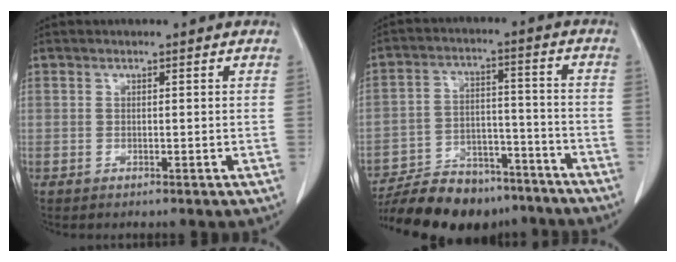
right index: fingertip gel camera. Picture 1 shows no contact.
{"total": 18.4, "force": [-16.0, 6.8, 6.0], "torque": [-0.120, 0.008, -0.239]}